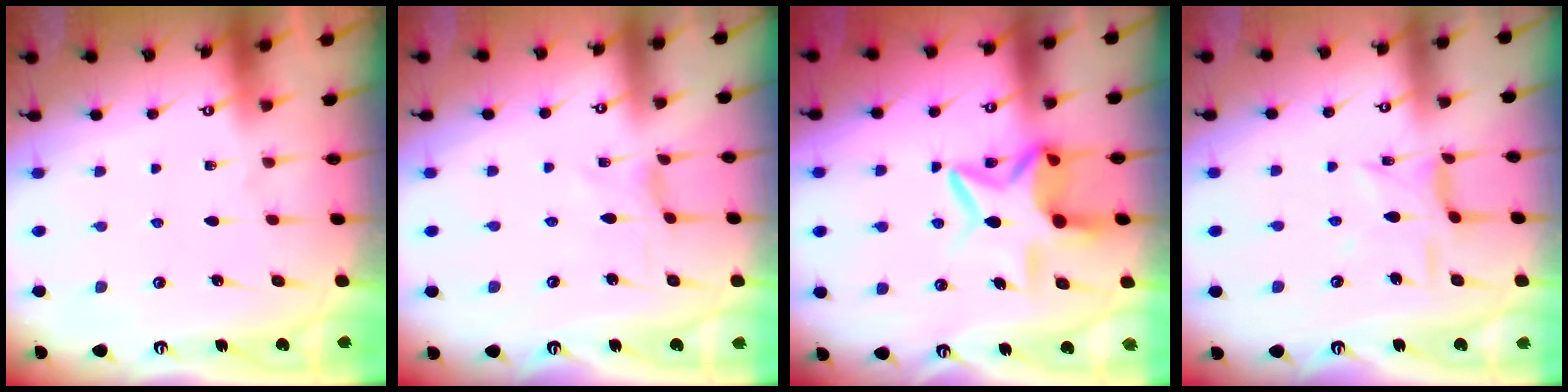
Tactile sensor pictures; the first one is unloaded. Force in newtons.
{"total": 0.0}
{"total": 10.9, "press": 10.9, "slide": 0.9}
{"total": 6.1, "press": 6.1, "slide": 0.4}